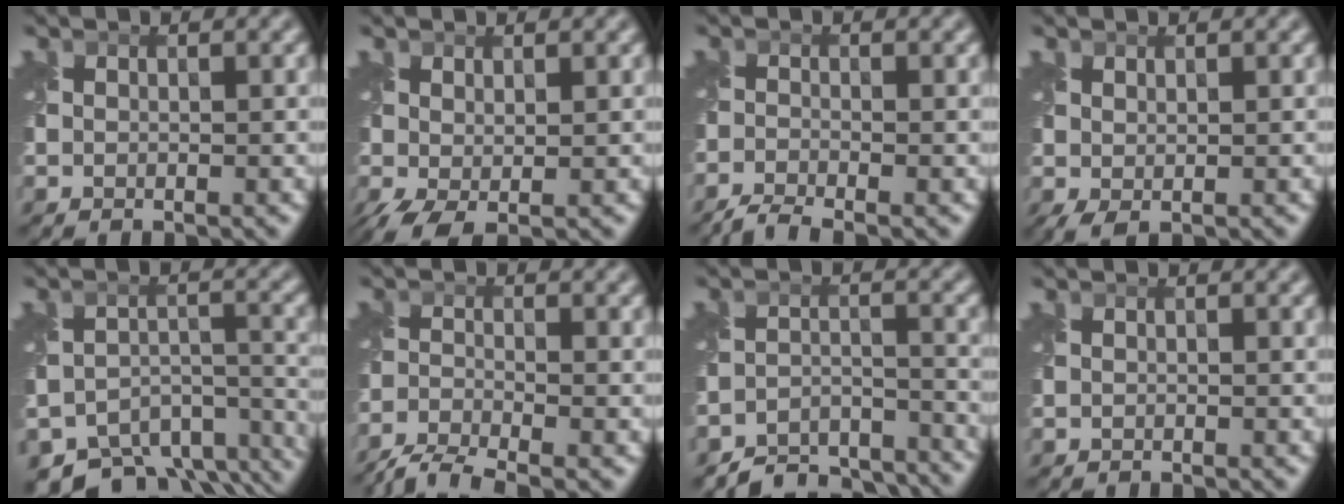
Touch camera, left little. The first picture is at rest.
{"total": 2.5, "force": [-0.5, 1.0, 2.3], "torque": [-0.056, -0.005, -0.010]}
{"total": 2.7, "force": [-2.4, 0.3, 1.2], "torque": [-0.023, -0.010, -0.059]}
{"total": 1.1, "force": [0.2, 0.3, 1.0], "torque": [-0.030, 0.000, 0.006]}
{"total": 10.4, "force": [-8.8, 4.4, 3.2], "torque": [-0.044, -0.017, -0.113]}
{"total": 5.1, "force": [-4.5, 0.8, 2.2], "torque": [-0.050, -0.021, -0.092]}
{"total": 6.4, "force": [-6.1, 1.8, 1.0], "torque": [-0.014, -0.020, -0.098]}
{"total": 0.5, "force": [-0.5, 0.1, -0.1], "torque": [0.002, -0.007, -0.009]}